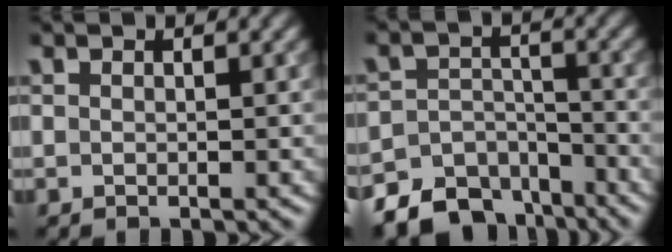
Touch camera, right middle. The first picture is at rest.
{"total": 8.1, "force": [-6.4, 4.4, 2.2], "torque": [-0.014, -0.006, -0.101]}